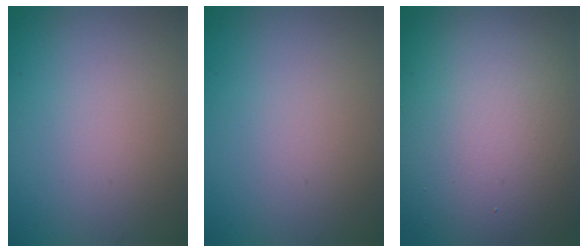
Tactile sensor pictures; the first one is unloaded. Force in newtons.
{"total": 0.0}
{"total": 18.0, "press": 18.0, "slide": 1.2}